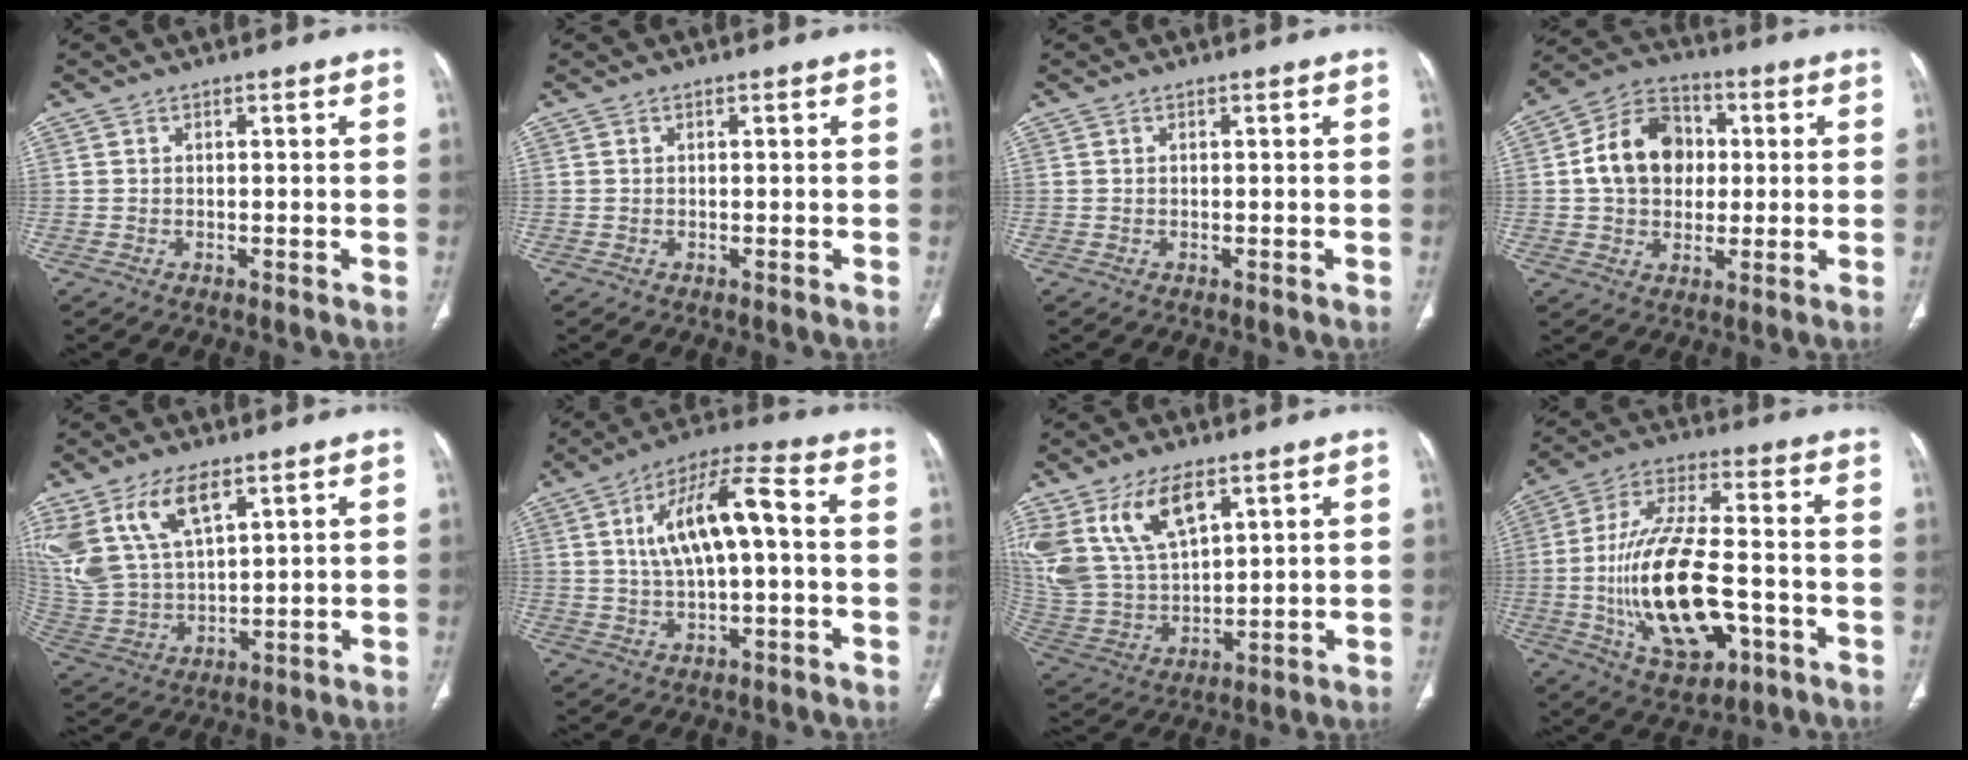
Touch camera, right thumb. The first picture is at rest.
{"total": 0.0}
{"total": 0.0}
{"total": 13.5, "force": [1.3, 10.5, 8.3], "torque": [-0.115, 0.019, 0.016]}
{"total": 15.0, "force": [8.1, 7.2, 10.3], "torque": [-0.205, -0.023, 0.175]}
{"total": 12.5, "force": [1.3, 4.4, 11.6], "torque": [-0.218, 0.033, 0.018]}
{"total": 16.1, "force": [8.5, 8.3, 10.9], "torque": [-0.206, -0.030, 0.184]}
{"total": 20.8, "force": [-4.8, 9.6, 17.9], "torque": [-0.331, 0.023, -0.070]}